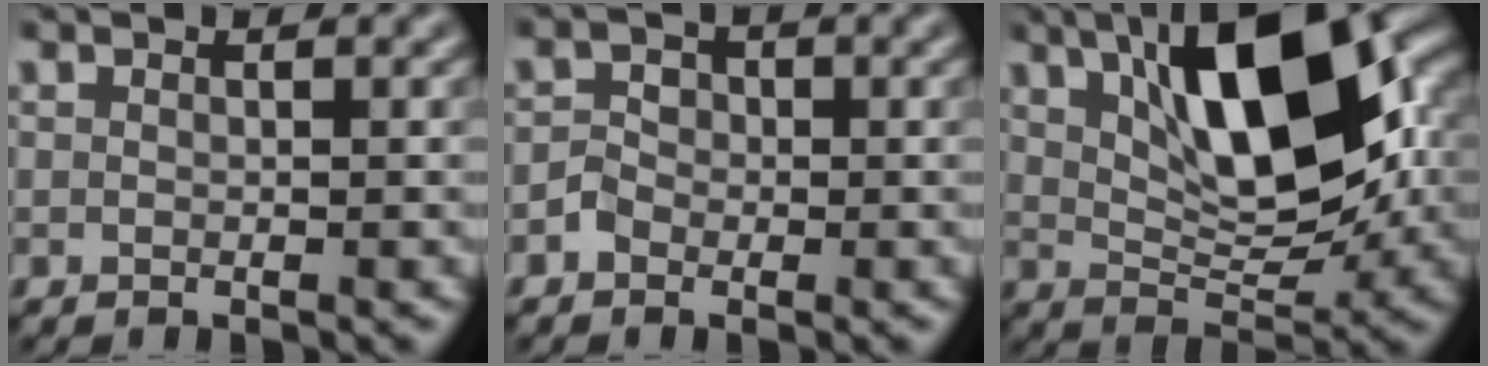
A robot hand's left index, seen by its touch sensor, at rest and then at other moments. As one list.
[{"total": 1.6, "force": [-0.9, 1.3, 0.4], "torque": [-0.011, 0.001, -0.022]}, {"total": 11.8, "force": [3.8, 5.1, 10.0], "torque": [-0.148, 0.010, 0.056]}]